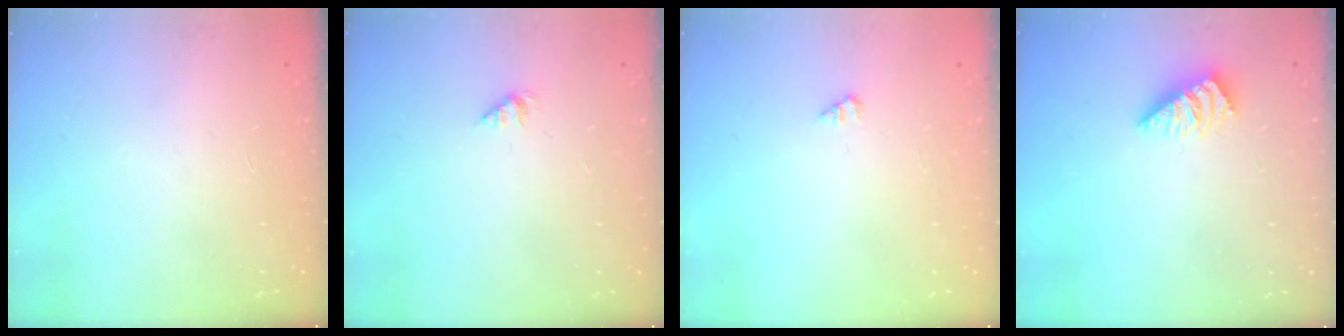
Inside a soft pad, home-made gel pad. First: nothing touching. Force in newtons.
{"total": 1.1, "press": 1.0, "slide": 0.2}
{"total": 1.0, "press": 1.0, "slide": 0.2}
{"total": 1.3, "press": 1.2, "slide": 0.3}